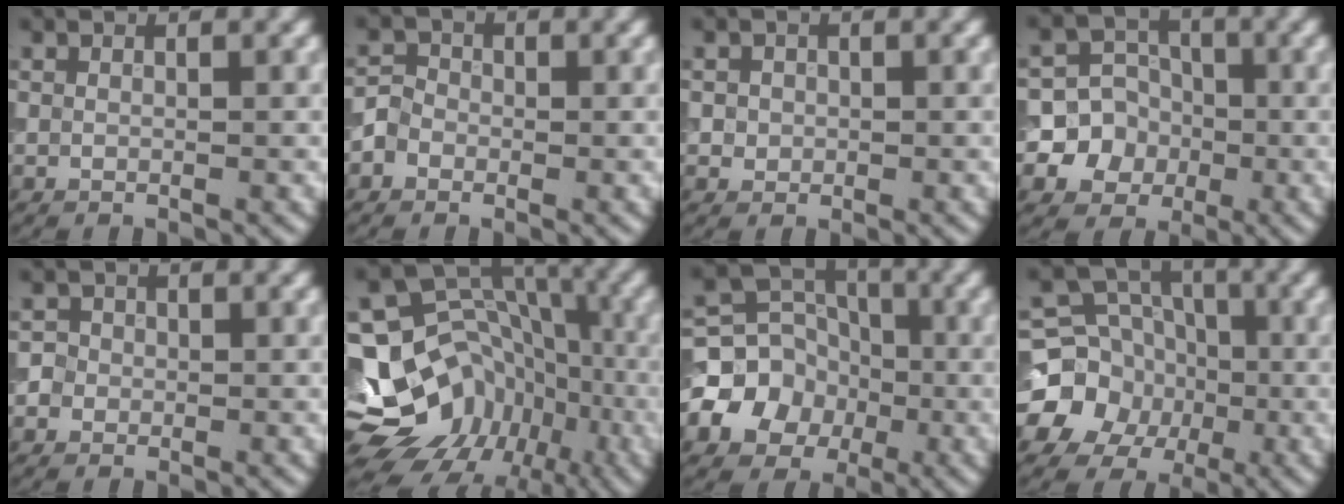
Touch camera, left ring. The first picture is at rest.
{"total": 2.2, "force": [-0.8, 1.9, 0.8], "torque": [0.000, 0.008, -0.022]}
{"total": 1.3, "force": [0.1, 1.2, 0.3], "torque": [0.005, -0.002, 0.003]}
{"total": 8.2, "force": [-1.7, 7.9, 1.5], "torque": [-0.025, 0.012, -0.052]}
{"total": 2.3, "force": [0.0, 2.2, 0.7], "torque": [0.009, 0.015, -0.016]}
{"total": 16.1, "force": [-6.8, 12.7, 7.2], "torque": [-0.118, 0.000, -0.096]}
{"total": 6.5, "force": [-1.7, 5.7, 2.7], "torque": [-0.029, 0.006, -0.051]}
{"total": 10.0, "force": [-1.8, 9.1, 3.7], "torque": [-0.062, 0.004, -0.060]}